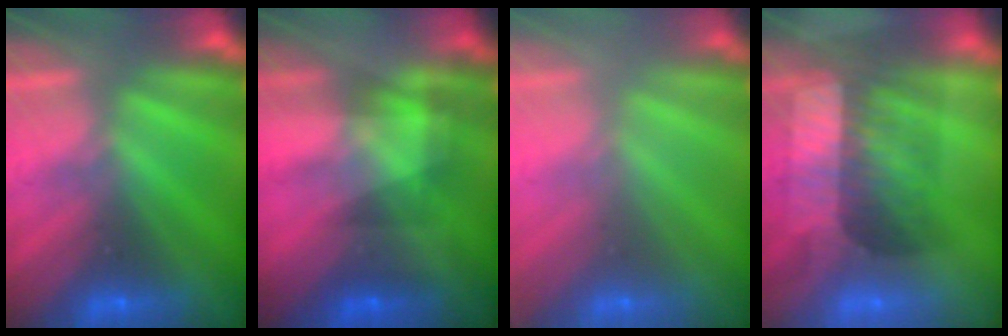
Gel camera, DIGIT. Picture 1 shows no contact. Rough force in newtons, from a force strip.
{"total": 4.6}
{"total": 2.4}
{"total": 3.3}